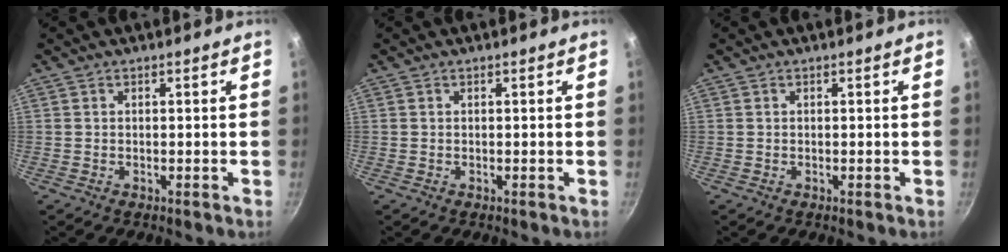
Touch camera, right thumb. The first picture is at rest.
{"total": 0.0}
{"total": 0.0}